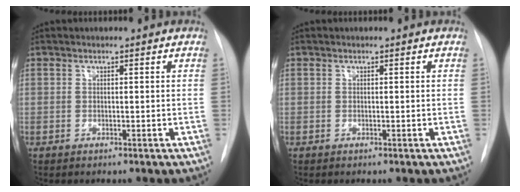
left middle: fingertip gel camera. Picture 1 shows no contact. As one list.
[{"total": 0.0}]